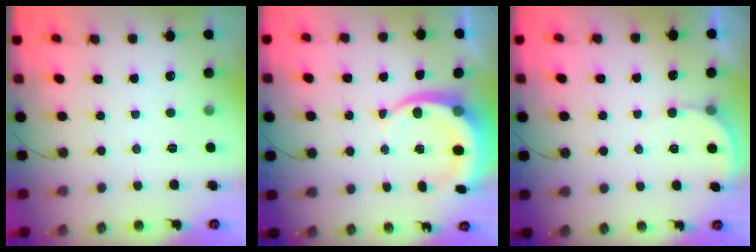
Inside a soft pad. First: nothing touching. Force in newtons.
{"total": 8.6, "press": 8.4, "slide": 1.5}
{"total": 2.7, "press": 2.7, "slide": 0.1}